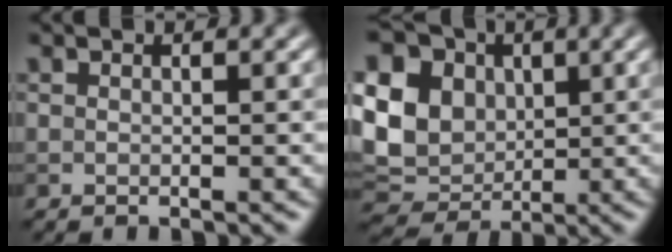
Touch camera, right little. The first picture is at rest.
{"total": 12.7, "force": [2.8, 10.4, 6.8], "torque": [-0.166, 0.030, 0.040]}